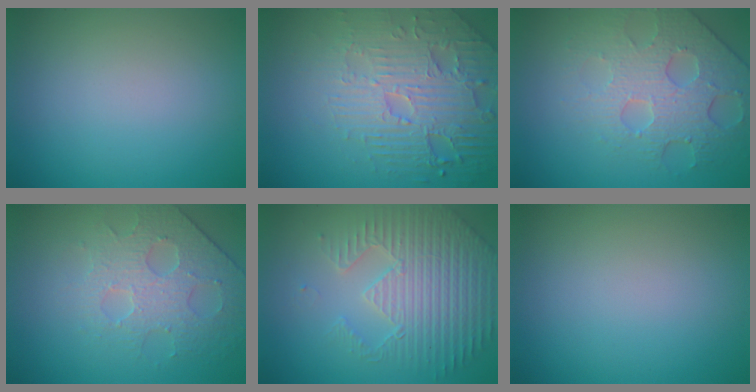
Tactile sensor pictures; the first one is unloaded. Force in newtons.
{"total": 5.2, "press": 4.8, "slide": 2.0}
{"total": 4.7, "press": 4.4, "slide": 1.6}
{"total": 4.1, "press": 3.6, "slide": 1.9}
{"total": 5.0, "press": 4.6, "slide": 1.9}
{"total": 0.0}